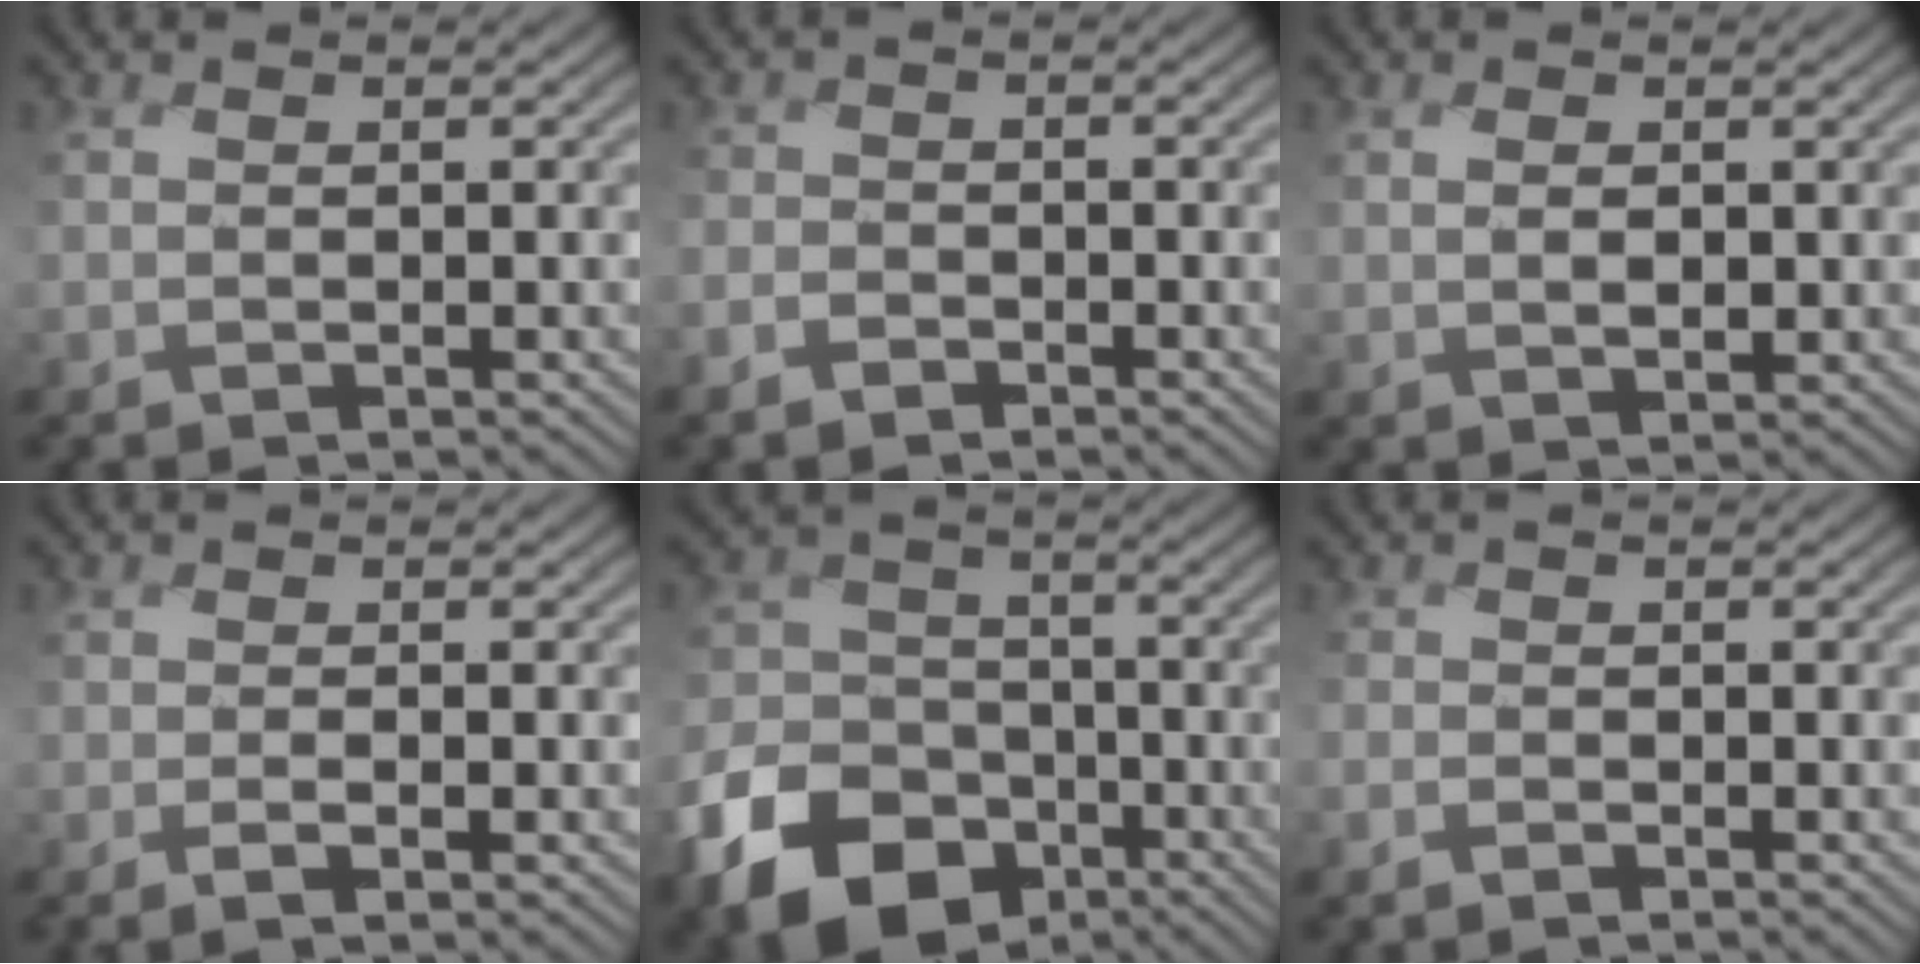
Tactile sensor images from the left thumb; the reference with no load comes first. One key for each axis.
{"total": 2.2, "fx": -1.9, "fy": 1.0, "fz": -0.5, "tx": 0.018, "ty": -0.001, "tz": -0.049}
{"total": 1.8, "fx": 0.2, "fy": 1.2, "fz": 1.3, "tx": -0.030, "ty": -0.003, "tz": 0.004}
{"total": 1.4, "fx": -1.0, "fy": 0.2, "fz": 1.0, "tx": -0.018, "ty": -0.003, "tz": -0.021}
{"total": 14.1, "fx": -8.1, "fy": 10.2, "fz": 5.5, "tx": -0.133, "ty": -0.047, "tz": -0.154}
{"total": 1.3, "fx": -1.1, "fy": 0.3, "fz": -0.8, "tx": 0.023, "ty": -0.005, "tz": -0.030}